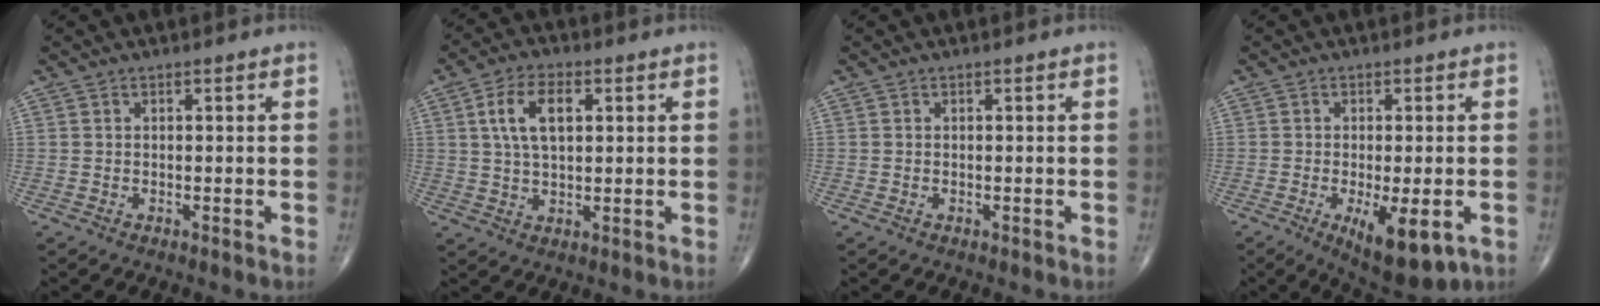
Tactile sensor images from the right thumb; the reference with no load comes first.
{"total": 8.4, "force": [2.3, 4.4, 6.8], "torque": [-0.119, 0.003, 0.042]}
{"total": 0.0}
{"total": 10.4, "force": [-3.6, 3.7, 9.0], "torque": [-0.132, -0.015, -0.045]}